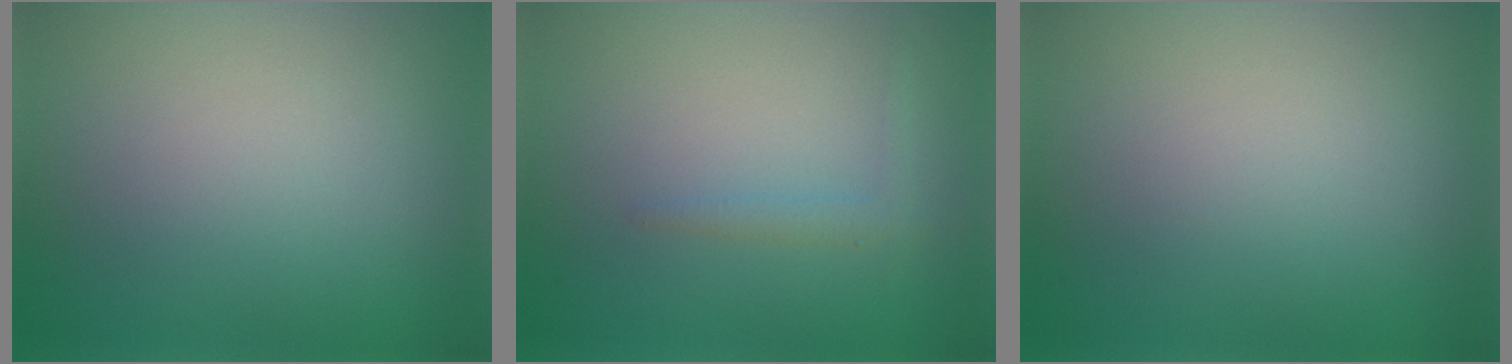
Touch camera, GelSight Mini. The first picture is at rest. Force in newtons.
{"total": 1.1, "press": 1.1, "slide": 0.1}
{"total": 0.0}